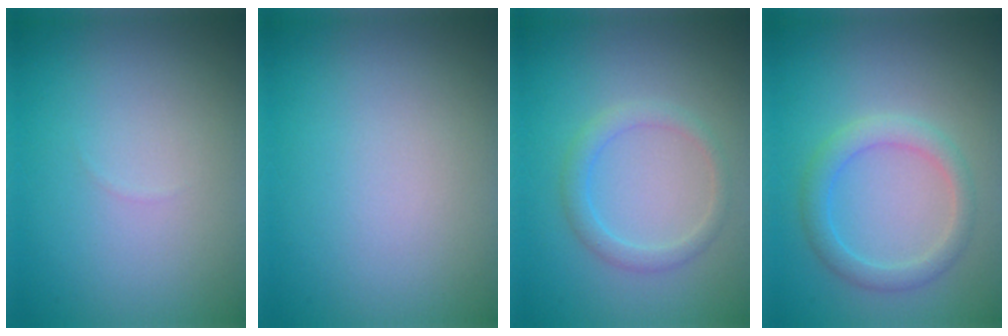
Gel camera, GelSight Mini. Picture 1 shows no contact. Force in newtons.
{"total": 0.0}
{"total": 1.8, "press": 1.8, "slide": 0.0}
{"total": 2.6, "press": 2.6, "slide": 0.4}